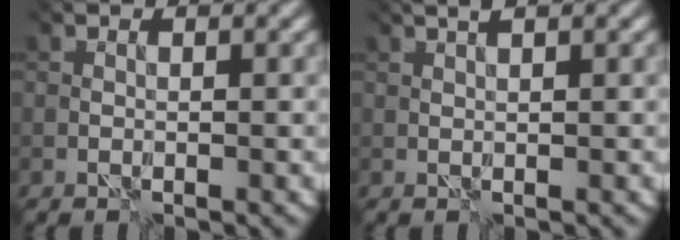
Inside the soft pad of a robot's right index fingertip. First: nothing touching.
{"total": 1.3, "force": [1.2, -0.4, 0.4], "torque": [0.001, 0.006, 0.019]}